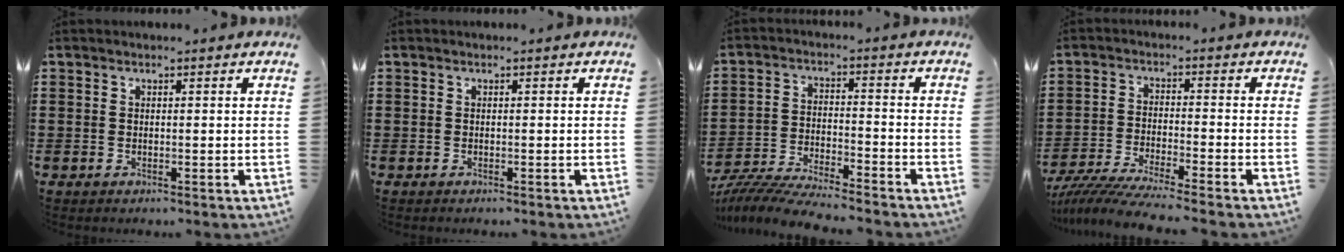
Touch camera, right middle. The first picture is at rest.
{"total": 0.0}
{"total": 7.1, "force": [-6.9, 0.0, 1.7], "torque": [-0.041, -0.006, -0.136]}
{"total": 6.0, "force": [-5.6, -0.4, 2.0], "torque": [-0.051, -0.022, -0.112]}